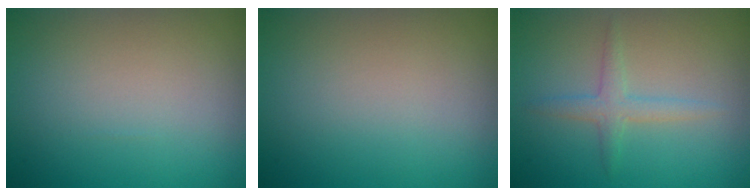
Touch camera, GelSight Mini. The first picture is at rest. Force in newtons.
{"total": 0.0}
{"total": 1.9, "press": 1.9, "slide": 0.1}